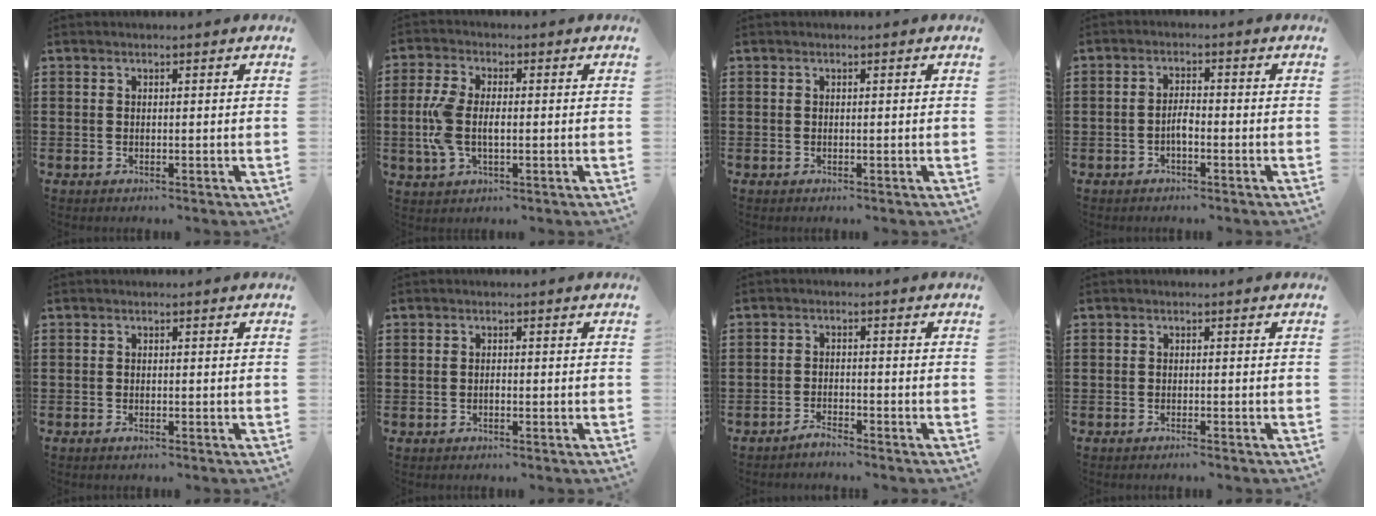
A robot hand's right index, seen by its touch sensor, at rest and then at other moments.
{"total": 6.4, "force": [-0.4, 3.4, 5.4], "torque": [-0.142, -0.007, -0.018]}
{"total": 0.0}
{"total": 2.2, "force": [-1.0, 0.8, 1.8], "torque": [-0.043, 0.002, -0.022]}
{"total": 0.7, "force": [-0.6, 0.2, 0.3], "torque": [-0.009, -0.004, -0.012]}
{"total": 0.7, "force": [-0.3, 0.5, 0.4], "torque": [-0.010, 0.001, -0.006]}
{"total": 2.0, "force": [-1.9, 0.0, 0.3], "torque": [-0.010, 0.003, -0.038]}
{"total": 0.9, "force": [-0.8, -0.1, 0.3], "torque": [-0.007, -0.003, -0.016]}